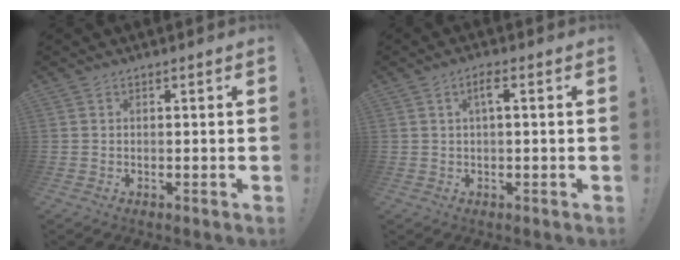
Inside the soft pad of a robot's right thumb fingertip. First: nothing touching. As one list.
[{"total": 3.3, "force": [0.7, 0.8, 3.2], "torque": [-0.064, 0.008, 0.007]}]